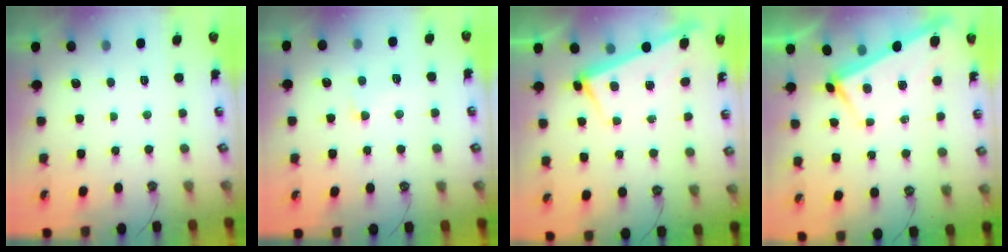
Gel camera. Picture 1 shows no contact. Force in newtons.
{"total": 2.2, "press": 1.7, "slide": 1.4}
{"total": 2.7, "press": 2.7, "slide": 0.4}
{"total": 3.7, "press": 3.7, "slide": 0.2}